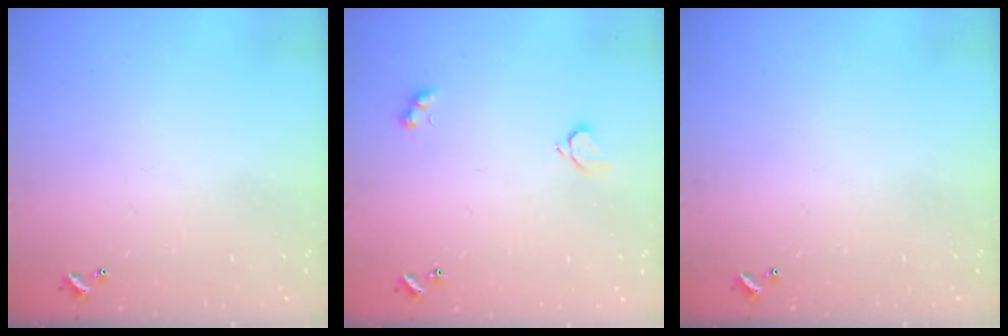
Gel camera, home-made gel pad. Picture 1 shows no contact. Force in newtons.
{"total": 2.1, "press": 2.1, "slide": 0.5}
{"total": 0.0}